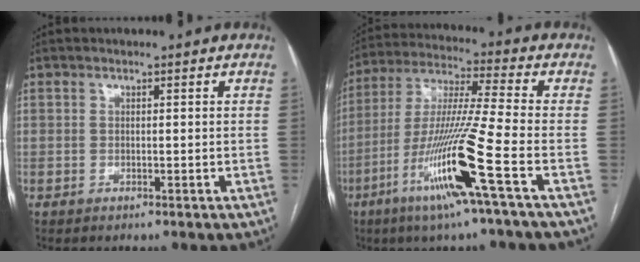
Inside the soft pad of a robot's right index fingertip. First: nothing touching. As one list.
[{"total": 15.9, "force": [-6.6, -1.7, 14.4], "torque": [-0.291, -0.022, -0.127]}]